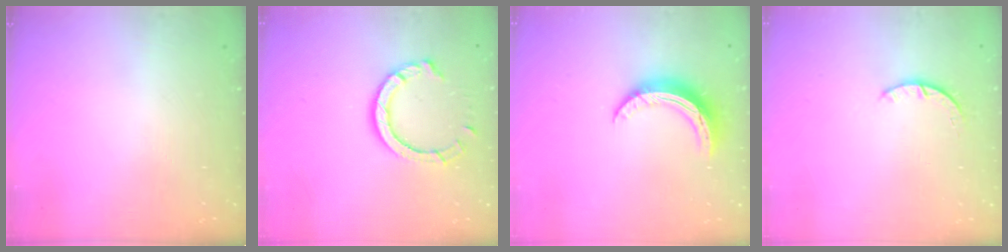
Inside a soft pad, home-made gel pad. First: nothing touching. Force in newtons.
{"total": 8.8, "press": 8.7, "slide": 1.0}
{"total": 10.4, "press": 10.3, "slide": 0.5}
{"total": 2.4, "press": 2.4, "slide": 0.3}